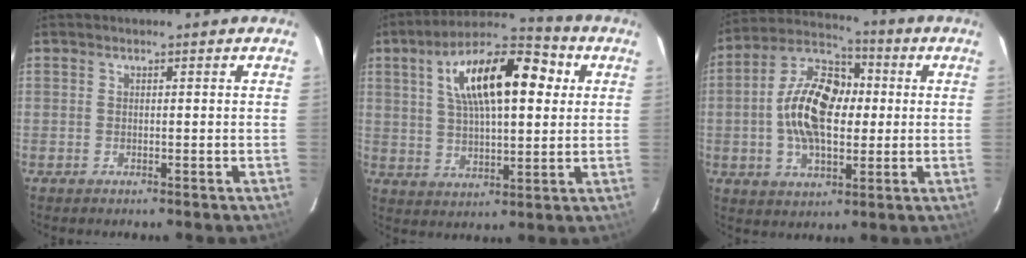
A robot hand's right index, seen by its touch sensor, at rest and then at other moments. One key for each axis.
{"total": 18.0, "fx": 5.4, "fy": 7.4, "fz": 15.5, "tx": -0.270, "ty": 0.034, "tz": 0.085}
{"total": 15.7, "fx": 0.1, "fy": 9.1, "fz": 12.8, "tx": -0.241, "ty": 0.022, "tz": -0.005}